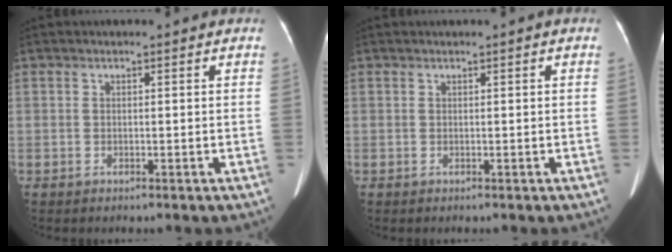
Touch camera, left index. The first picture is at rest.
{"total": 0.0}